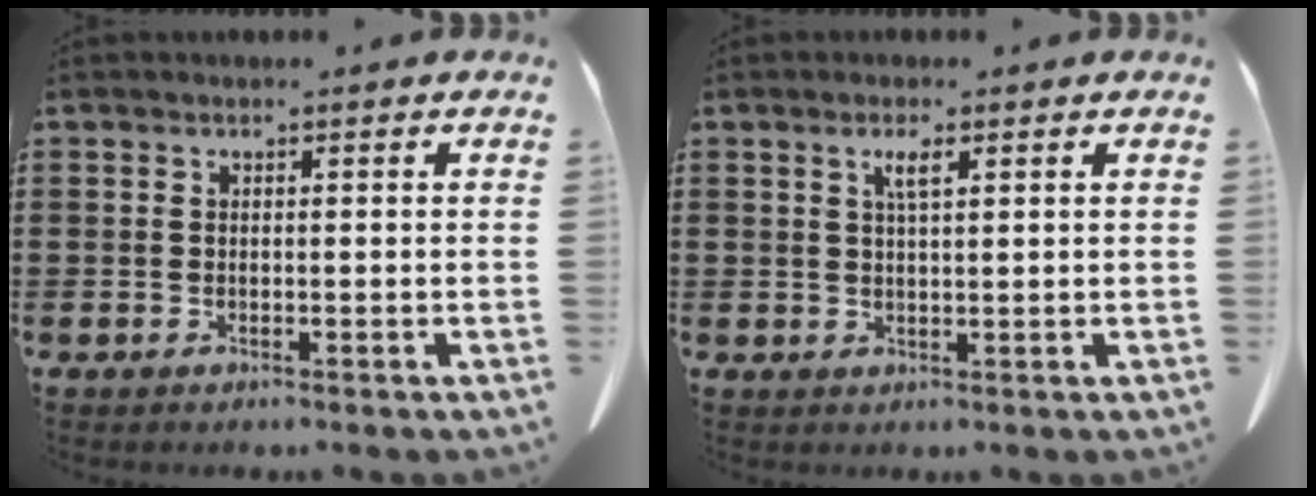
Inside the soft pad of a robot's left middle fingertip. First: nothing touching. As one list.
[{"total": 2.6, "force": [1.2, 0.5, 2.2], "torque": [-0.046, 0.001, 0.020]}]